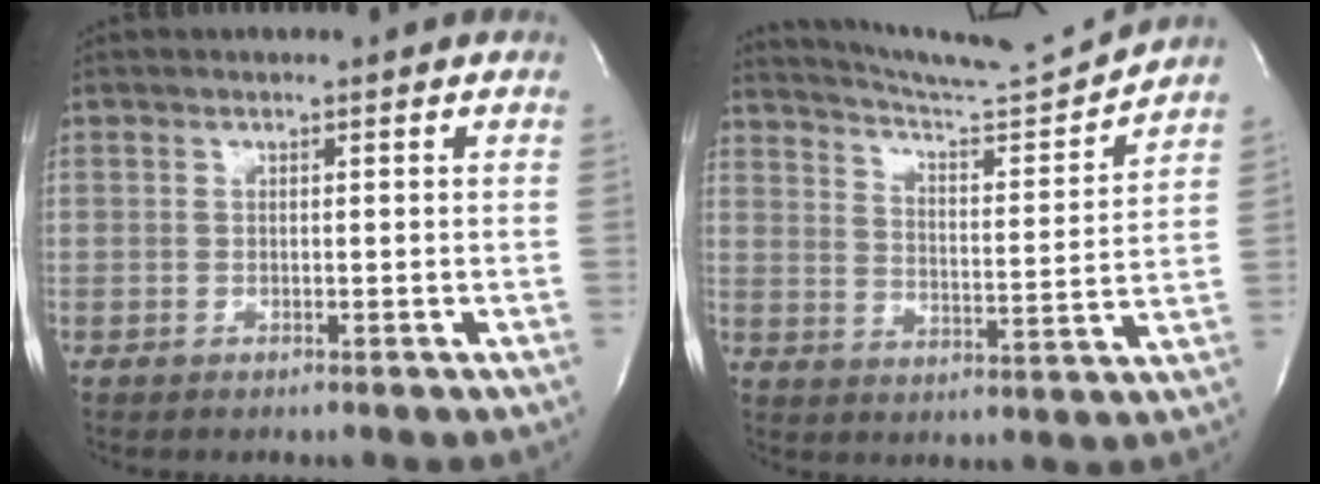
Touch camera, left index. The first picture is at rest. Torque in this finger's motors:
{"motor_torque": [-0.08, -0.15, 0.23, 0.04]}